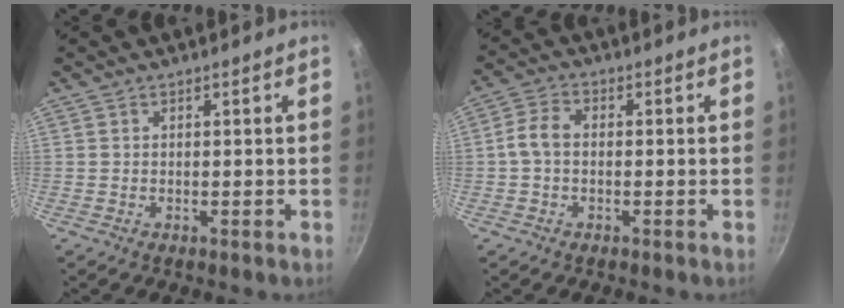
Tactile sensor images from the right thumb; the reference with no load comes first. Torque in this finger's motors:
{"motor_torque": [-0.26, 0.29, 0.59, -0.28, 0.02]}